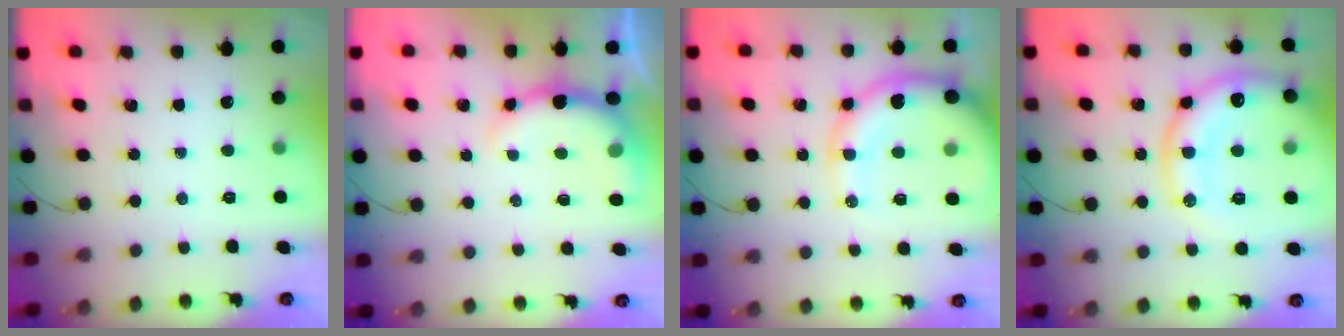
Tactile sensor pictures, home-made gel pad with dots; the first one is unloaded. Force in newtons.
{"total": 6.9, "press": 6.8, "slide": 1.3}
{"total": 13.7, "press": 13.1, "slide": 3.7}
{"total": 21.3, "press": 21.1, "slide": 2.5}